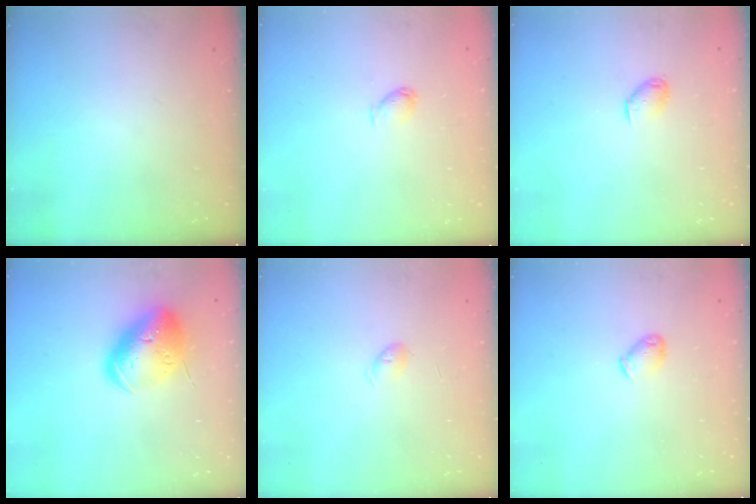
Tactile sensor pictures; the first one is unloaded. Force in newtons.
{"total": 3.5, "press": 3.5, "slide": 0.6}
{"total": 5.5, "press": 5.4, "slide": 1.2}
{"total": 17.2, "press": 17.0, "slide": 2.7}
{"total": 4.0, "press": 4.0, "slide": 0.6}
{"total": 4.2, "press": 4.2, "slide": 0.7}